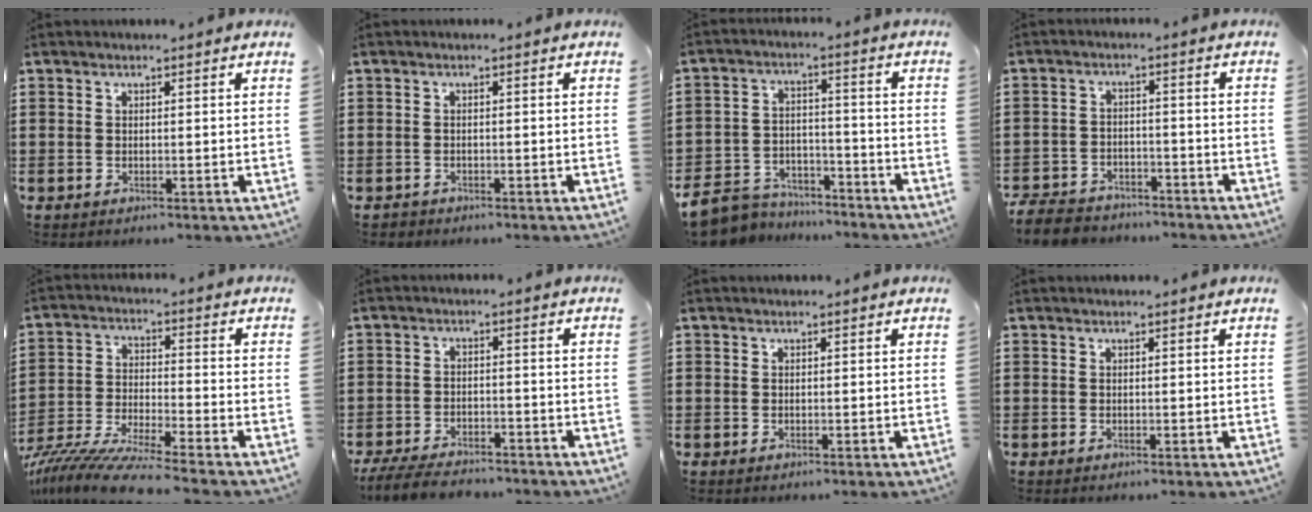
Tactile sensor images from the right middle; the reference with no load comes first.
{"total": 0.9, "force": [-0.7, 0.5, -0.1], "torque": [-0.001, 0.003, -0.018]}
{"total": 7.3, "force": [-7.0, 1.9, 1.0], "torque": [-0.037, 0.014, -0.144]}
{"total": 5.8, "force": [-5.5, 1.5, 1.0], "torque": [-0.030, 0.008, -0.114]}
{"total": 8.9, "force": [-8.4, -0.3, 3.0], "torque": [-0.060, -0.001, -0.167]}
{"total": 5.2, "force": [-4.8, 1.2, 1.3], "torque": [-0.033, 0.004, -0.098]}
{"total": 0.6, "force": [0.0, 0.6, 0.0], "torque": [0.006, 0.003, -0.004]}
{"total": 0.0}